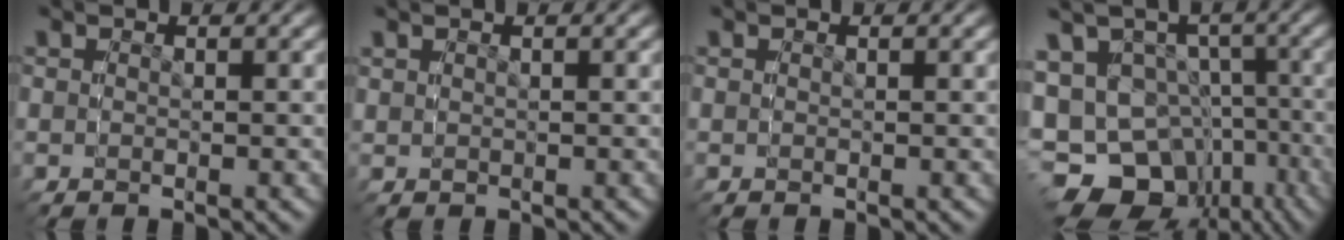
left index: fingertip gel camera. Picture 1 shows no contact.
{"total": 1.3, "force": [0.6, 0.9, 0.7], "torque": [-0.012, -0.001, 0.014]}
{"total": 0.0}
{"total": 13.3, "force": [-3.6, 11.9, 4.7], "torque": [-0.112, -0.071, -0.044]}